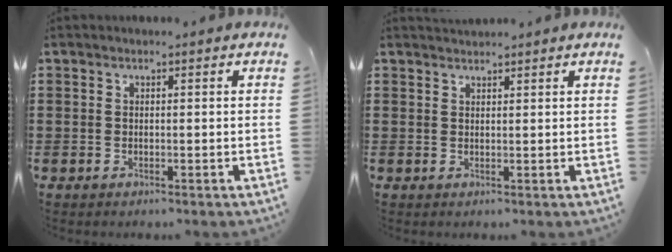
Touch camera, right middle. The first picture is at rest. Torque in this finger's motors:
{"motor_torque": [-0.47, -0.47, 0.00, 0.00]}